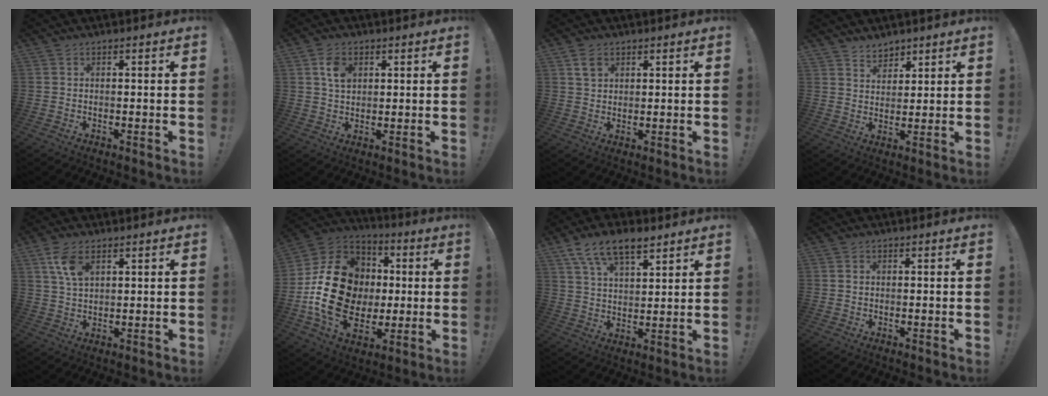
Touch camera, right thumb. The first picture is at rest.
{"total": 6.0, "force": [2.3, 4.2, 3.7], "torque": [-0.048, -0.003, 0.040]}
{"total": 4.3, "force": [2.5, 2.8, 2.0], "torque": [-0.022, -0.006, 0.046]}
{"total": 5.3, "force": [4.4, 3.0, 0.3], "torque": [0.005, -0.036, 0.082]}
{"total": 7.3, "force": [3.7, 3.6, 5.1], "torque": [-0.098, -0.013, 0.066]}
{"total": 24.1, "force": [-0.5, 18.8, 15.1], "torque": [-0.261, 0.018, 0.023]}
{"total": 11.5, "force": [7.6, 5.2, 6.9], "torque": [-0.122, -0.028, 0.144]}
{"total": 0.6, "force": [0.1, 0.6, 0.2], "torque": [-0.007, 0.004, 0.003]}